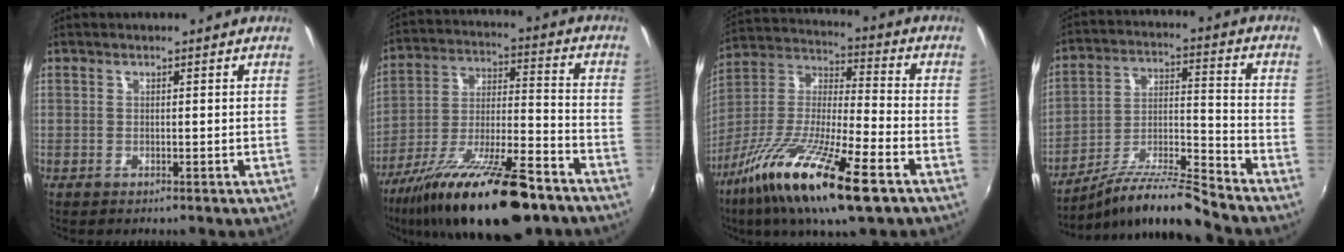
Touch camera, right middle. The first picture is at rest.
{"total": 23.4, "force": [-16.1, 5.9, 15.9], "torque": [-0.286, -0.038, -0.264]}
{"total": 21.5, "force": [-12.1, 4.1, 17.2], "torque": [-0.335, -0.040, -0.231]}
{"total": 12.0, "force": [-10.9, -1.3, 4.9], "torque": [-0.102, 0.007, -0.207]}